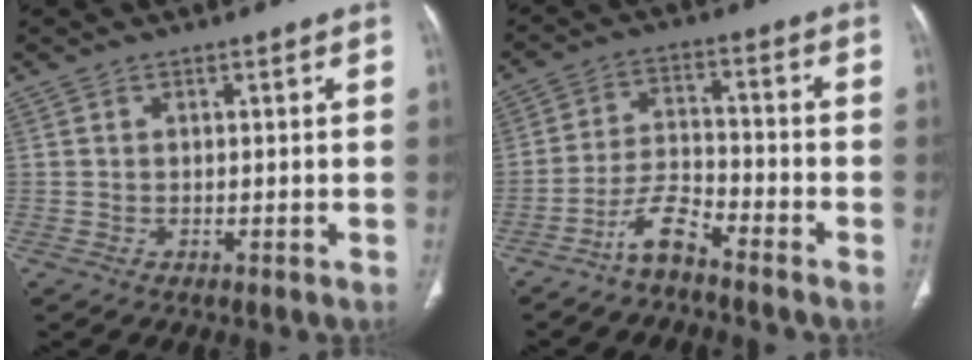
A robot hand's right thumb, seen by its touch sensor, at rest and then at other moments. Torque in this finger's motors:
{"motor_torque": [1.35, -0.08, 0.86, -0.75, 0.21]}